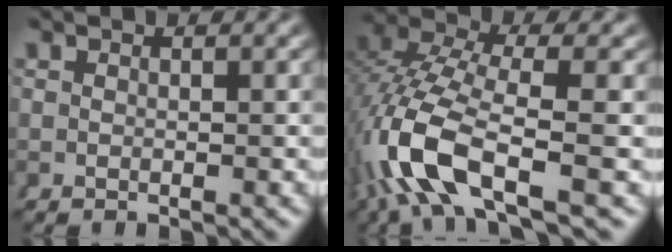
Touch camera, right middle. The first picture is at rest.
{"total": 7.5, "force": [-1.9, 3.8, 6.3], "torque": [-0.164, -0.026, -0.020]}